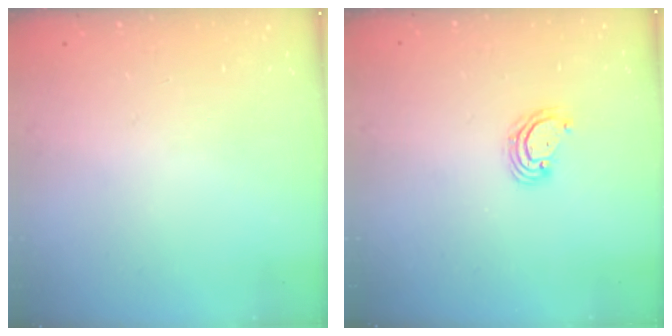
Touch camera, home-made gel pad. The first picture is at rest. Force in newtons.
{"total": 3.9, "press": 3.8, "slide": 0.4}